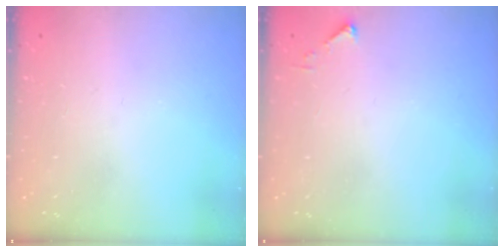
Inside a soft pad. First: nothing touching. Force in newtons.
{"total": 2.7, "press": 2.7, "slide": 0.3}